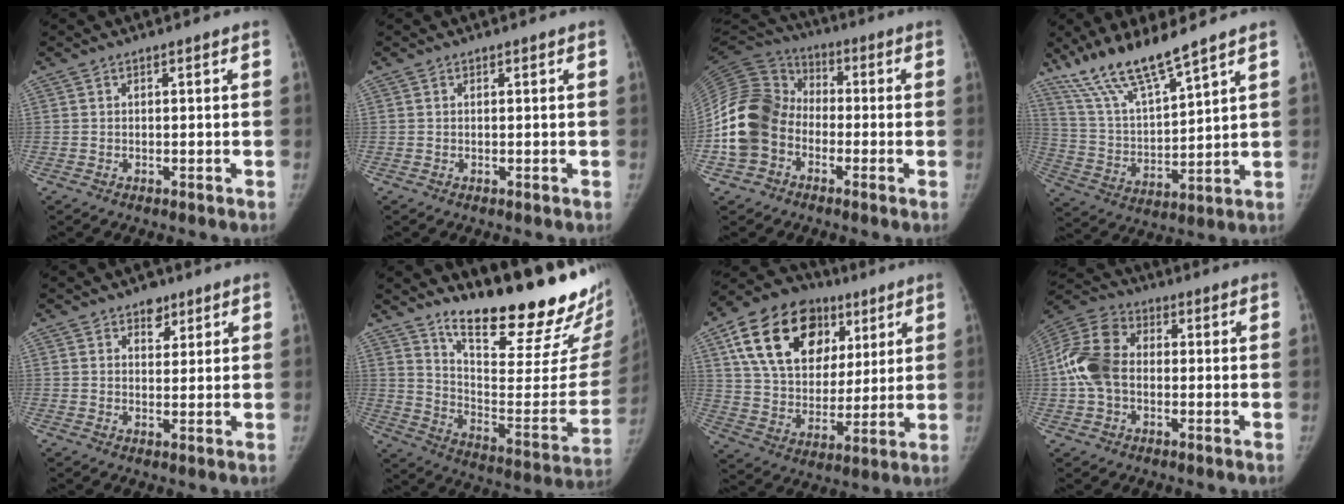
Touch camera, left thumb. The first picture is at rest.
{"total": 0.0}
{"total": 16.0, "force": [-3.9, 12.6, 9.1], "torque": [-0.182, 0.046, -0.086]}
{"total": 14.1, "force": [11.1, 2.1, 8.4], "torque": [-0.152, -0.056, 0.224]}
{"total": 3.9, "force": [2.5, 2.5, 1.6], "torque": [0.002, -0.014, 0.037]}
{"total": 27.2, "force": [21.2, 5.5, 16.2], "torque": [-0.209, -0.155, 0.307]}
{"total": 23.9, "force": [10.1, 16.4, 14.1], "torque": [-0.219, 0.002, 0.171]}
{"total": 12.6, "force": [-0.2, 8.9, 8.9], "torque": [-0.185, 0.034, -0.013]}